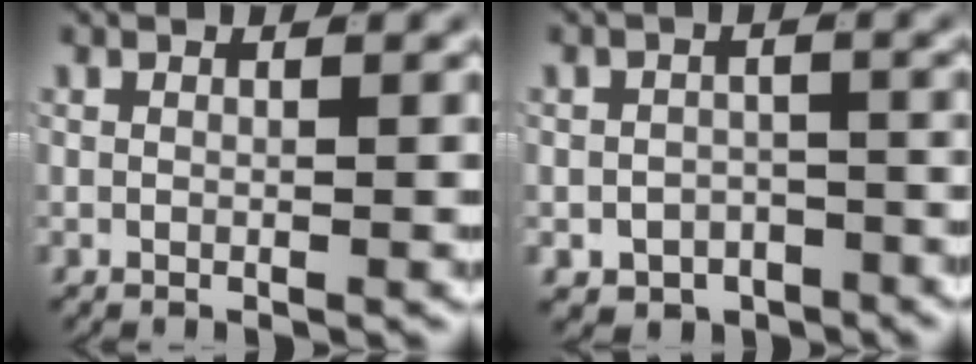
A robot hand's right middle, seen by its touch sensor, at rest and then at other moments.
{"total": 6.4, "force": [-5.1, 3.7, 1.0], "torque": [0.016, -0.016, -0.082]}